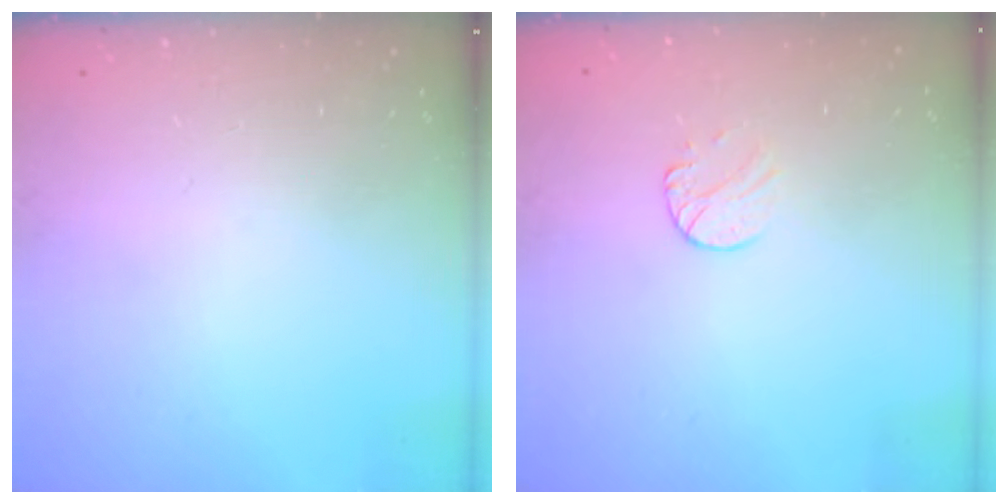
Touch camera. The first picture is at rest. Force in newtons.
{"total": 5.5, "press": 5.5, "slide": 0.6}